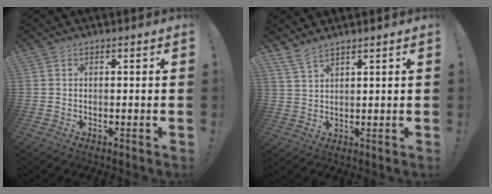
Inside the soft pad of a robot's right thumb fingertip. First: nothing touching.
{"total": 5.0, "force": [4.2, 1.1, 2.3], "torque": [-0.055, -0.021, 0.081]}